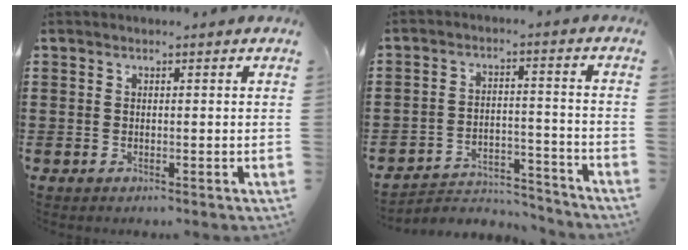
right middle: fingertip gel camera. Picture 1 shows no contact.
{"total": 4.0, "force": [-3.8, 1.0, 0.8], "torque": [-0.018, 0.009, -0.081]}